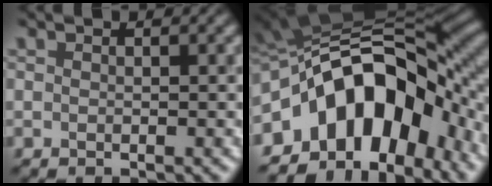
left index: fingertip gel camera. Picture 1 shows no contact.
{"total": 13.5, "force": [-4.4, 8.2, 9.8], "torque": [-0.133, 0.020, -0.091]}